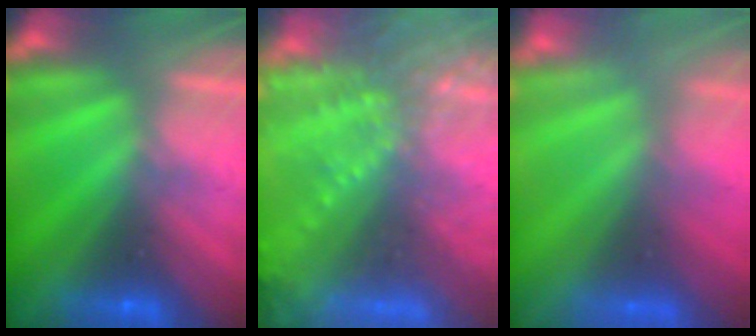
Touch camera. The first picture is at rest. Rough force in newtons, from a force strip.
{"total": 6.7}
{"total": 9.8}